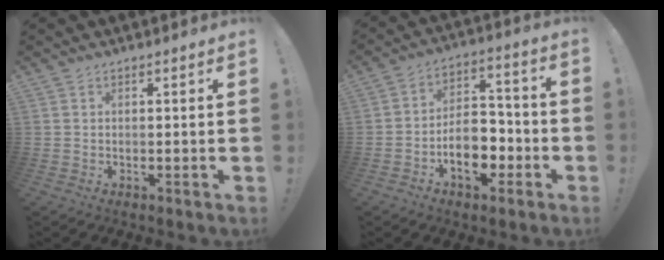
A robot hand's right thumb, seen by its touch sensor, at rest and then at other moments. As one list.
[{"total": 12.8, "force": [-5.2, 8.3, 8.4], "torque": [-0.124, 0.032, -0.087]}]